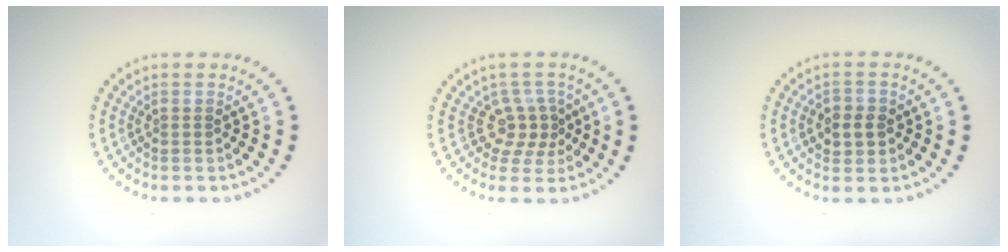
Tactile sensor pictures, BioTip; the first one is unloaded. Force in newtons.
{"total": 2.7, "press": 1.9, "slide": 1.9}
{"total": 2.4, "press": 2.4, "slide": 0.5}